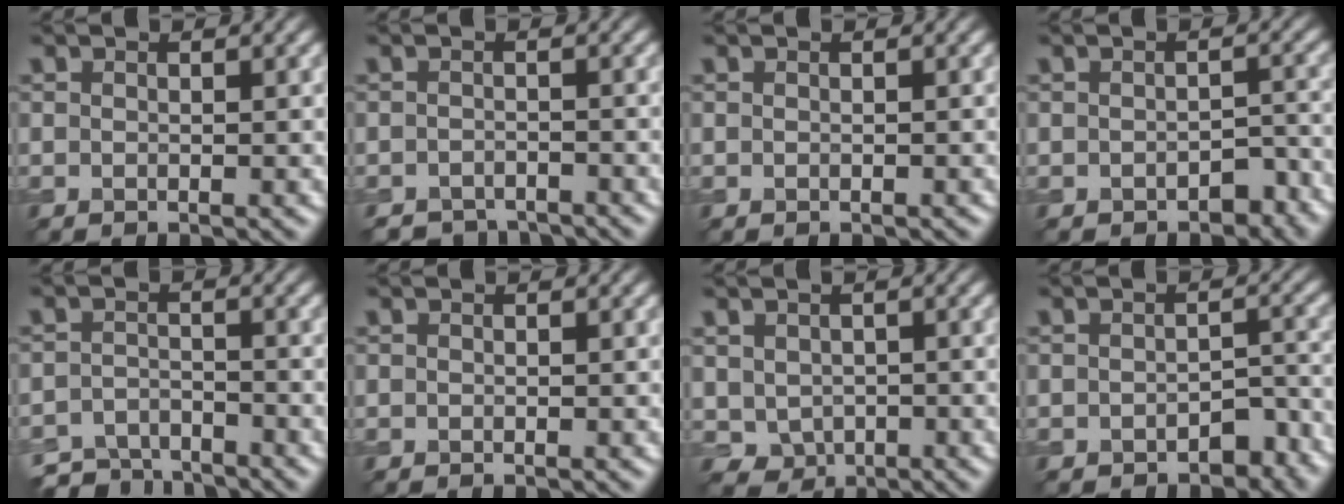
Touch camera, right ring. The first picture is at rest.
{"total": 2.6, "force": [-2.5, 0.7, 0.0], "torque": [0.008, -0.001, -0.045]}
{"total": 0.0}
{"total": 2.3, "force": [-1.4, 1.4, 1.3], "torque": [-0.013, 0.001, -0.014]}
{"total": 4.6, "force": [-4.2, 1.6, 1.0], "torque": [-0.015, -0.008, -0.079]}
{"total": 0.0}
{"total": 2.4, "force": [-0.2, 2.2, 1.0], "torque": [-0.021, -0.009, 0.001]}
{"total": 2.8, "force": [-1.7, 1.6, 1.5], "torque": [-0.013, 0.002, -0.019]}